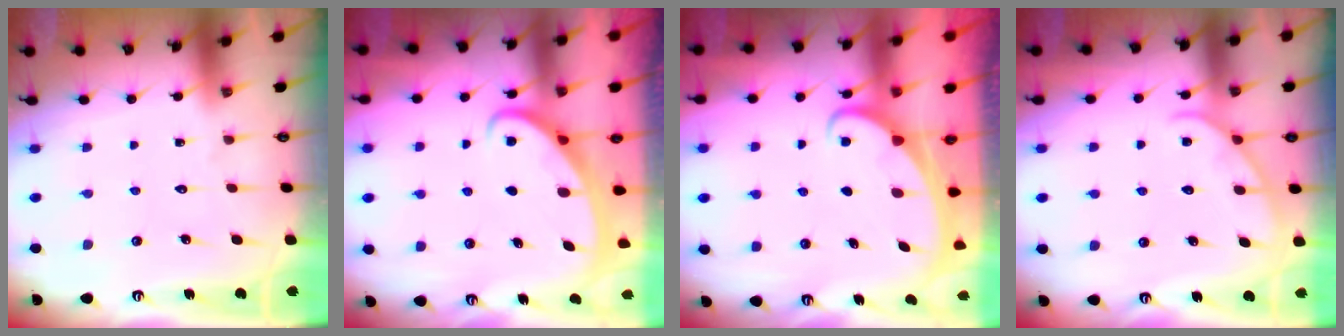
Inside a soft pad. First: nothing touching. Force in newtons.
{"total": 3.0, "press": 3.0, "slide": 0.4}
{"total": 2.1, "press": 2.1, "slide": 0.3}
{"total": 3.8, "press": 3.7, "slide": 0.4}